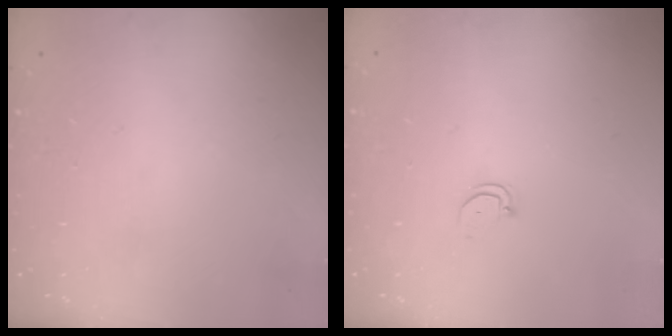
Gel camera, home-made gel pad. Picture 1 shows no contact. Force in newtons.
{"total": 2.4, "press": 2.4, "slide": 0.2}